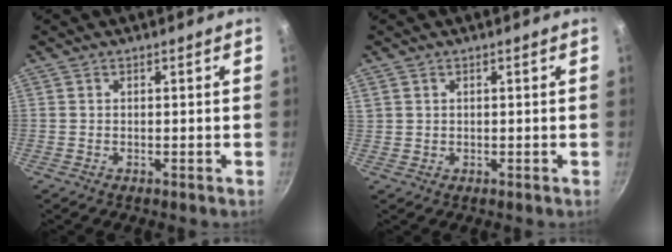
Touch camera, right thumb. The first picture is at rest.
{"total": 1.0, "force": [0.5, 0.8, 0.2], "torque": [0.002, 0.006, 0.012]}